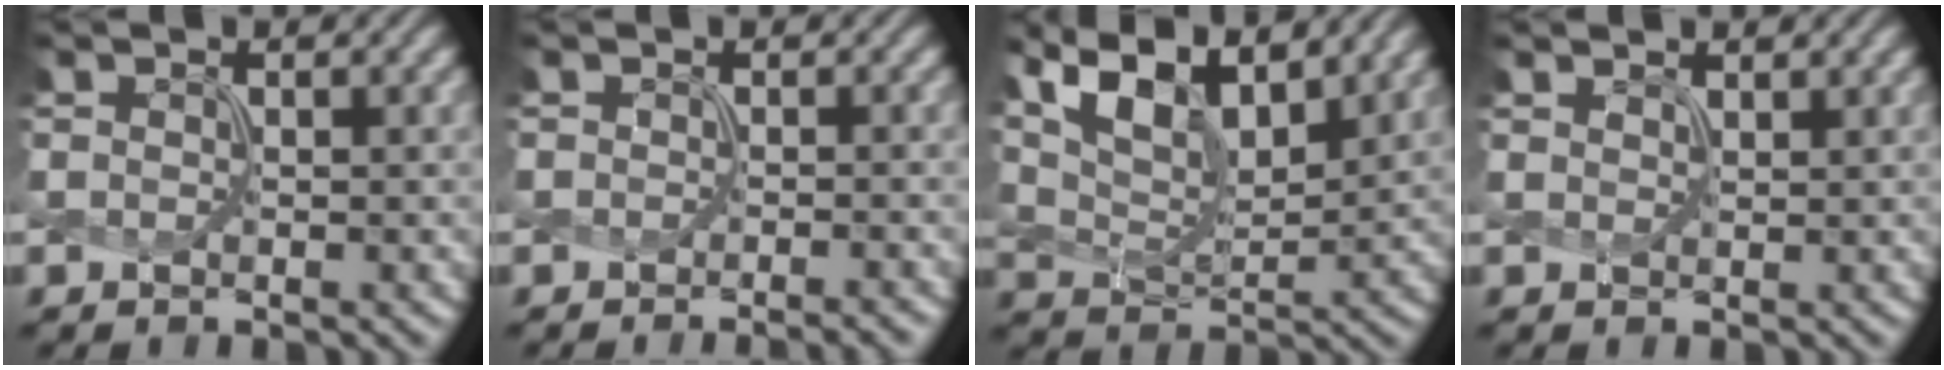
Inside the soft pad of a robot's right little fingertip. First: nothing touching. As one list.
[{"total": 1.3, "force": [-1.2, 0.1, 0.6], "torque": [0.006, -0.009, -0.013]}, {"total": 13.0, "force": [7.5, 5.8, 8.9], "torque": [-0.179, 0.030, 0.108]}, {"total": 1.4, "force": [1.3, 0.2, 0.3], "torque": [-0.003, 0.000, 0.019]}]